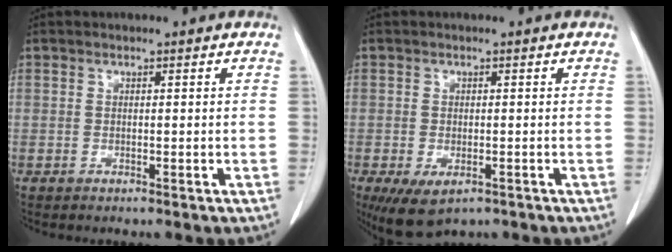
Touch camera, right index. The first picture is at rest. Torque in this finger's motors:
{"motor_torque": [0.76, -0.74, 0.14, 0.04]}